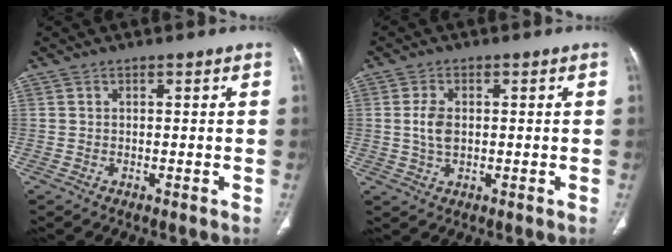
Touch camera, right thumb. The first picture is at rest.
{"total": 4.3, "force": [0.3, 2.6, 3.4], "torque": [-0.071, 0.002, 0.006]}